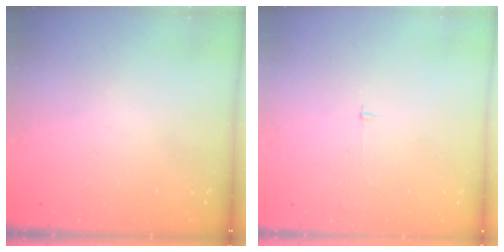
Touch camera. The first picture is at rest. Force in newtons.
{"total": 2.5, "press": 2.5, "slide": 0.2}